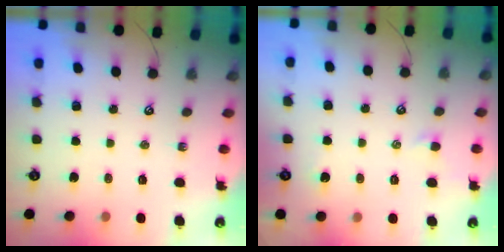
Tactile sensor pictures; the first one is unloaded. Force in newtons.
{"total": 0.7, "press": 0.1, "slide": 0.7}